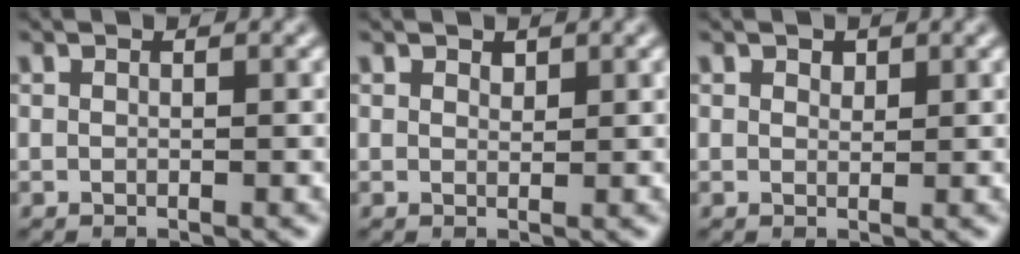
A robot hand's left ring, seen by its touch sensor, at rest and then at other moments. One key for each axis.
{"total": 0.7, "fx": 0.6, "fy": 0.3, "fz": 0.2, "tx": -0.003, "ty": -0.002, "tz": 0.010}
{"total": 0.8, "fx": 0.6, "fy": 0.5, "fz": 0.2, "tx": -0.004, "ty": -0.001, "tz": 0.009}